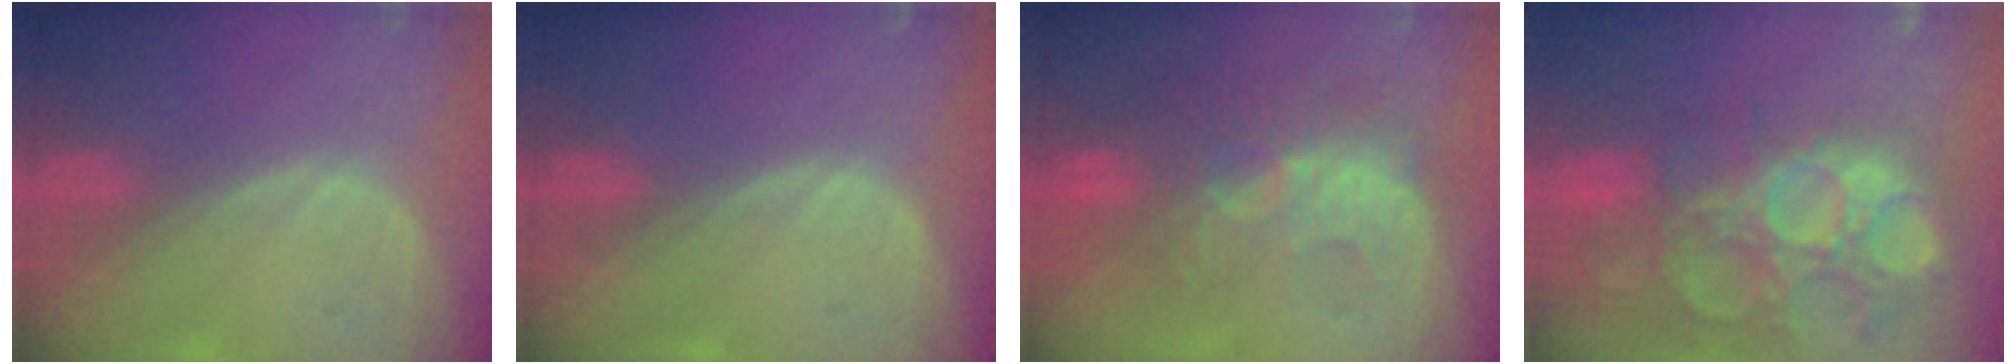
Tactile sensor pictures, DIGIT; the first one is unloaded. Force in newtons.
{"total": 0.0}
{"total": 9.3, "press": 8.8, "slide": 2.9}
{"total": 15.0, "press": 12.5, "slide": 8.2}